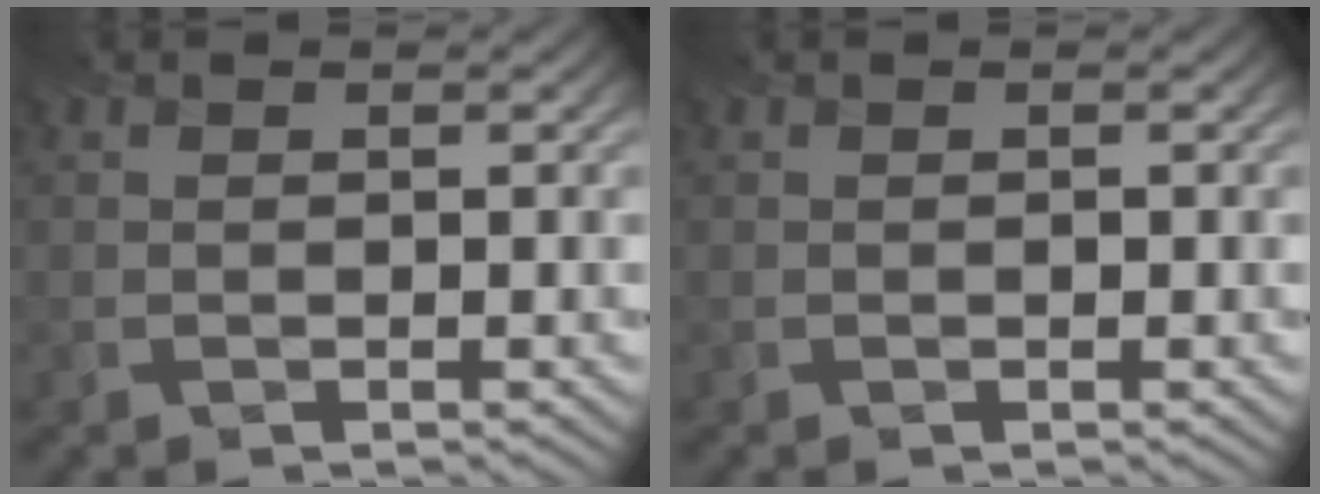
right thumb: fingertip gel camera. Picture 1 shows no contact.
{"total": 0.0}